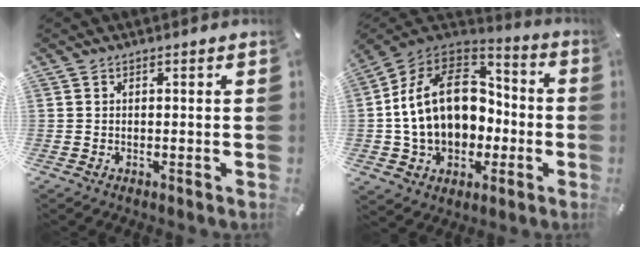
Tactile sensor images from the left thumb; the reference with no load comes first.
{"total": 20.5, "force": [-0.2, 15.9, 12.9], "torque": [-0.245, 0.013, 0.004]}